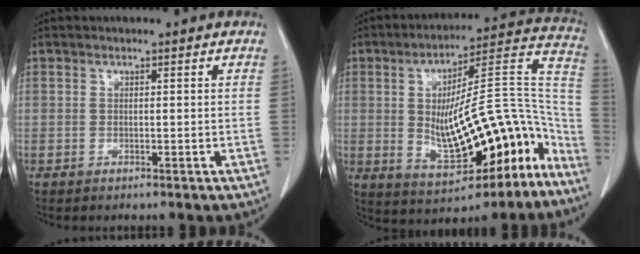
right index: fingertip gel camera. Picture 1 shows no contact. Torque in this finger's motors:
{"motor_torque": [1.67, -0.47, 0.97, 0.21]}